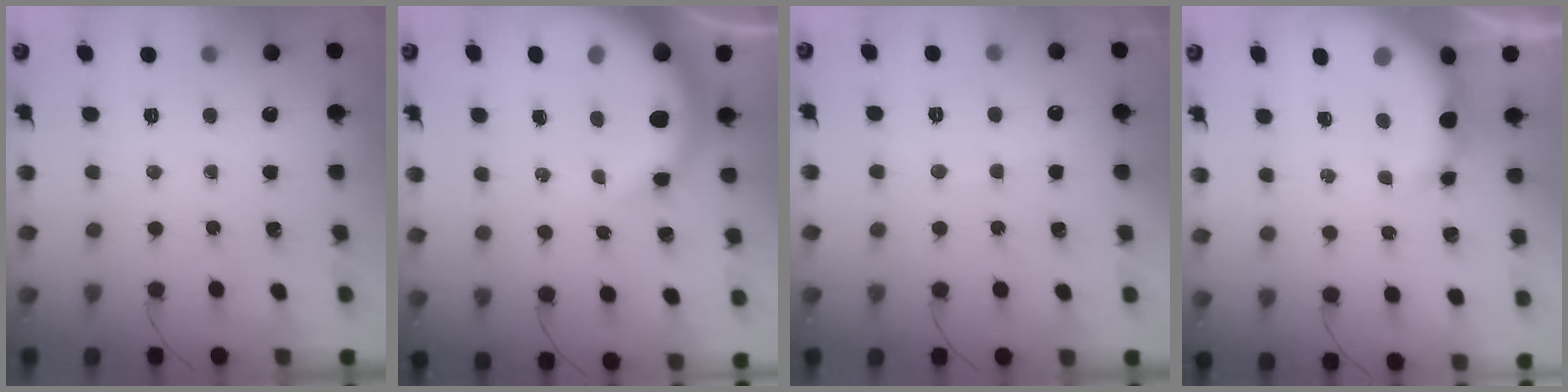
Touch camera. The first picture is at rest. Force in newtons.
{"total": 10.0, "press": 9.8, "slide": 2.0}
{"total": 5.6, "press": 5.5, "slide": 0.8}
{"total": 8.7, "press": 8.7, "slide": 1.0}